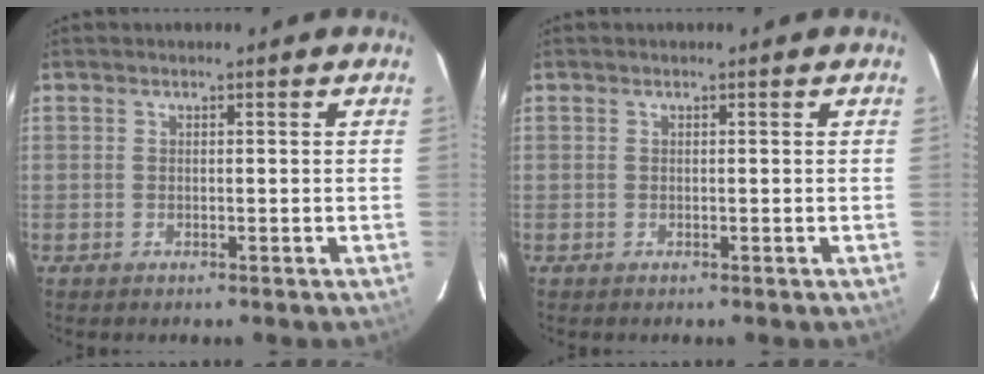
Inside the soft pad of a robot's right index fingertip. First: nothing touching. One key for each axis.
{"total": 0.0}